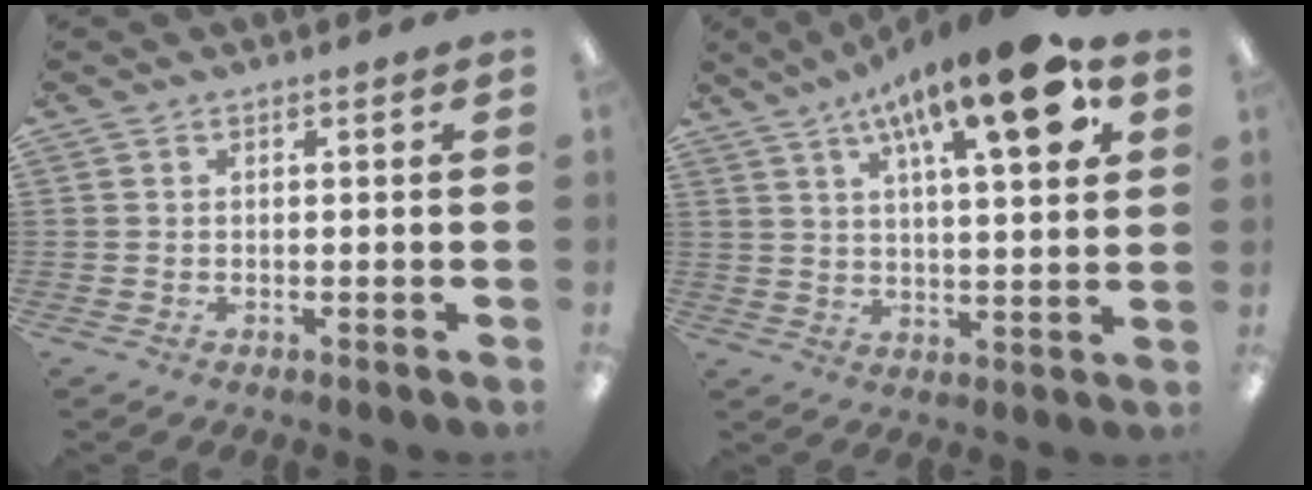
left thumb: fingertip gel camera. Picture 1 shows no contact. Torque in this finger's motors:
{"motor_torque": [0.30, 0.86, 1.39, -1.40, 0.42]}